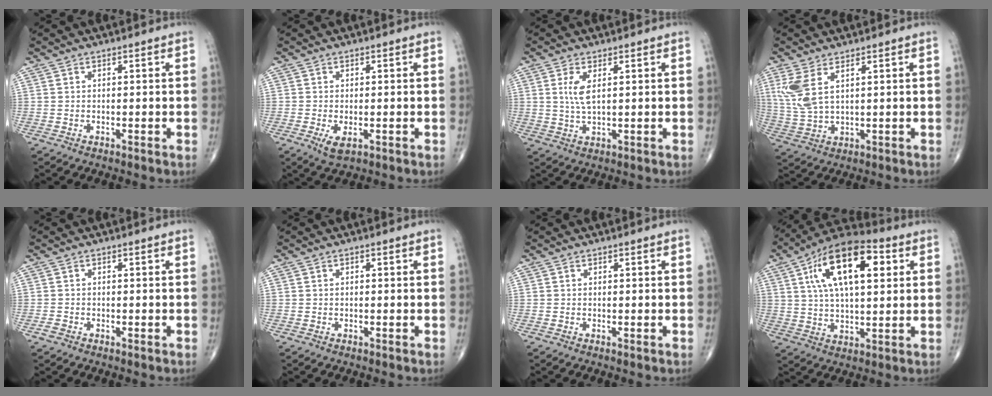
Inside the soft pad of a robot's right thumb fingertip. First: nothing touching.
{"total": 2.8, "force": [-0.9, 1.2, 2.4], "torque": [-0.046, -0.007, -0.012]}
{"total": 4.0, "force": [1.2, 1.5, 3.6], "torque": [-0.077, -0.006, 0.027]}
{"total": 7.3, "force": [2.8, 3.1, 5.9], "torque": [-0.147, -0.007, 0.069]}
{"total": 0.9, "force": [-0.6, 0.6, 0.4], "torque": [-0.009, 0.001, -0.013]}
{"total": 0.0}
{"total": 0.0}
{"total": 18.7, "force": [5.8, 8.5, 15.6], "torque": [-0.243, 0.009, 0.089]}